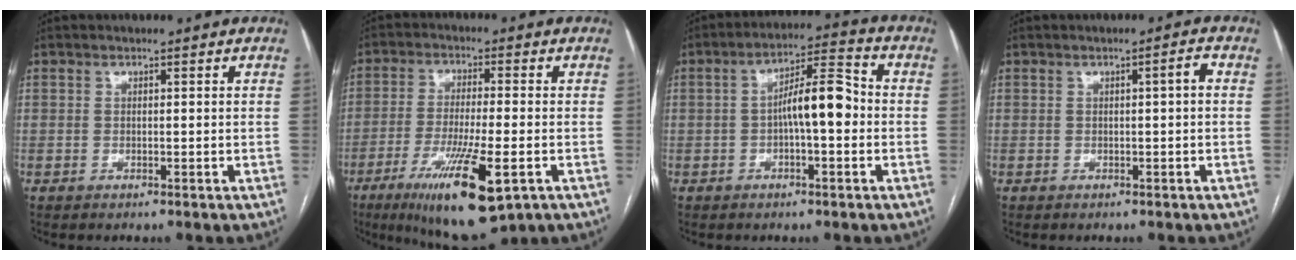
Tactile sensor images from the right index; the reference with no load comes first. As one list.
[{"total": 14.4, "force": [-6.7, 2.2, 12.6], "torque": [-0.220, -0.036, -0.104]}, {"total": 8.4, "force": [-0.8, 1.9, 8.1], "torque": [-0.136, 0.028, -0.015]}, {"total": 1.6, "force": [0.0, 0.1, 1.6], "torque": [-0.023, 0.005, 0.001]}]